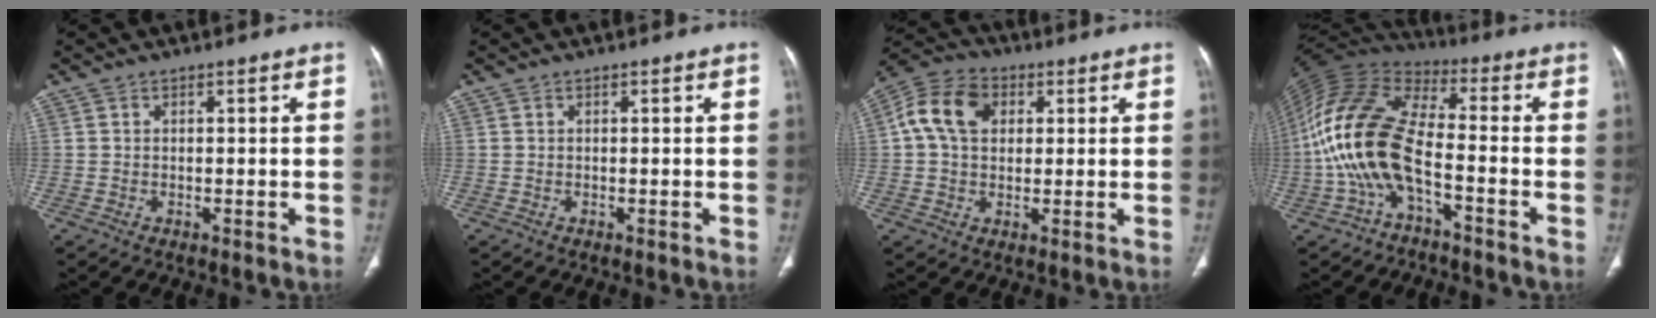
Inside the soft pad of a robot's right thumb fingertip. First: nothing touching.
{"total": 0.0}
{"total": 10.7, "force": [2.5, 7.8, 6.9], "torque": [-0.119, 0.018, 0.035]}
{"total": 16.9, "force": [-4.3, 7.7, 14.3], "torque": [-0.303, 0.053, -0.091]}